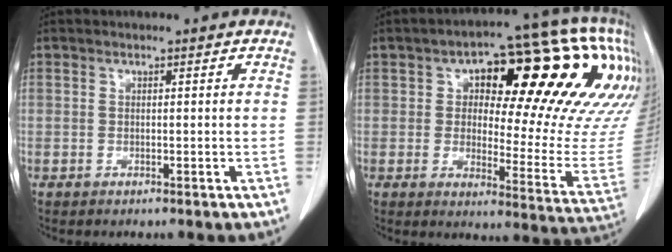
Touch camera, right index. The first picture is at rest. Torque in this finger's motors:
{"motor_torque": [1.22, 0.92, 0.50, 0.10]}